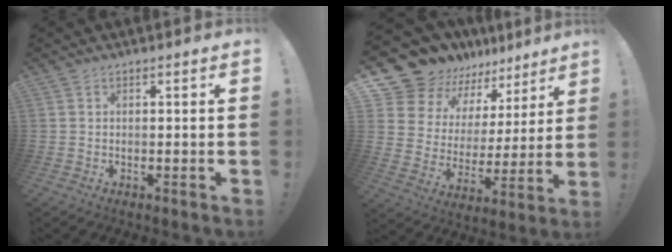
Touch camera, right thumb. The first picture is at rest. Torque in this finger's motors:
{"motor_torque": [0.02, 0.53, 0.57, 0.50, 0.03]}